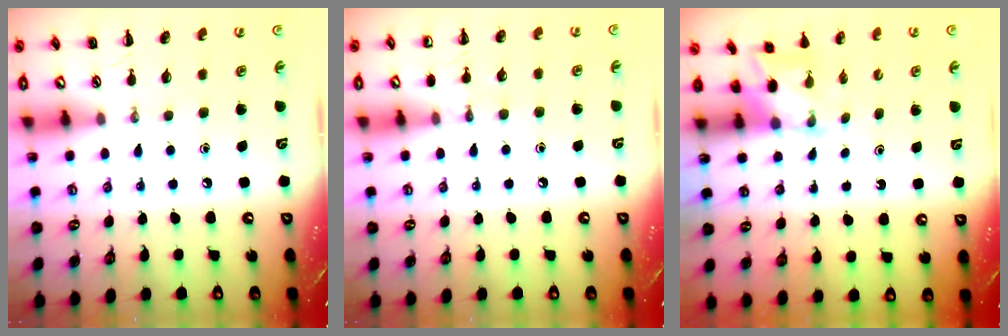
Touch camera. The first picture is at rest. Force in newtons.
{"total": 4.8, "press": 4.5, "slide": 1.5}
{"total": 1.7, "press": 1.6, "slide": 0.6}